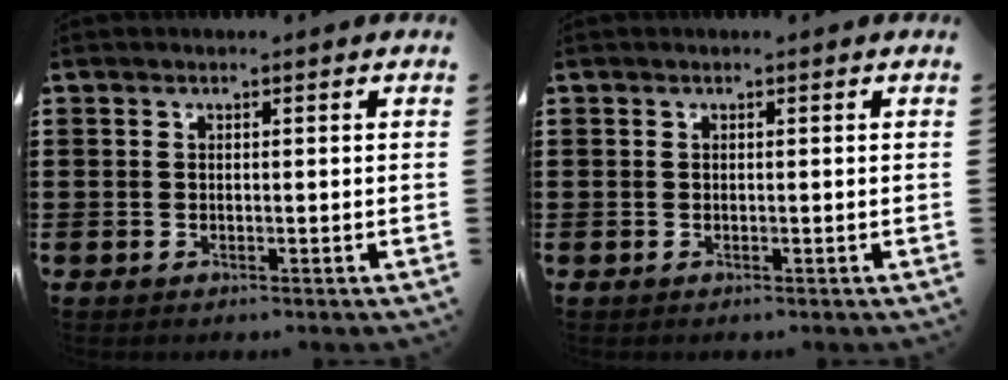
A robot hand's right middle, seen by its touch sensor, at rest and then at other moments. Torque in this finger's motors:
{"motor_torque": [0.24, -0.35, -0.03, -0.01]}